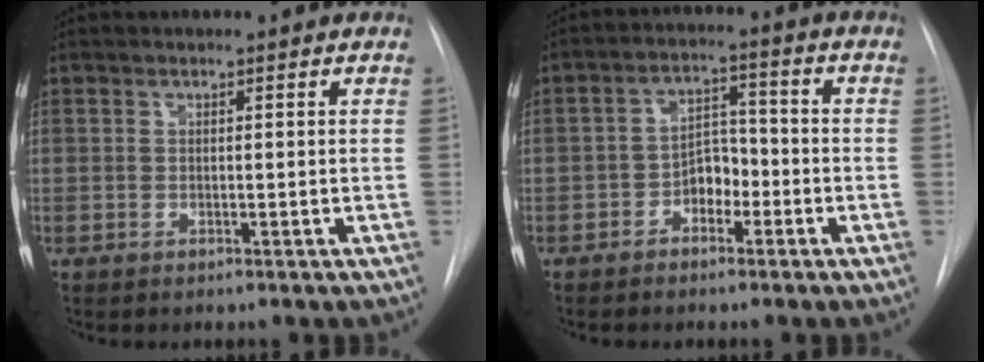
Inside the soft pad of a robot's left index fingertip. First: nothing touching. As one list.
[{"total": 5.0, "force": [-2.4, 3.0, 3.2], "torque": [-0.052, 0.018, -0.045]}]